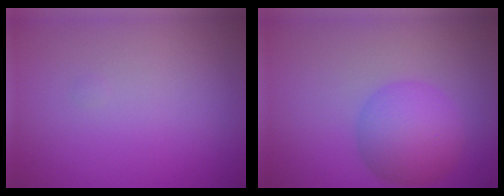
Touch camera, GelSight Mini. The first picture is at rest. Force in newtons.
{"total": 4.8, "press": 4.8, "slide": 0.2}